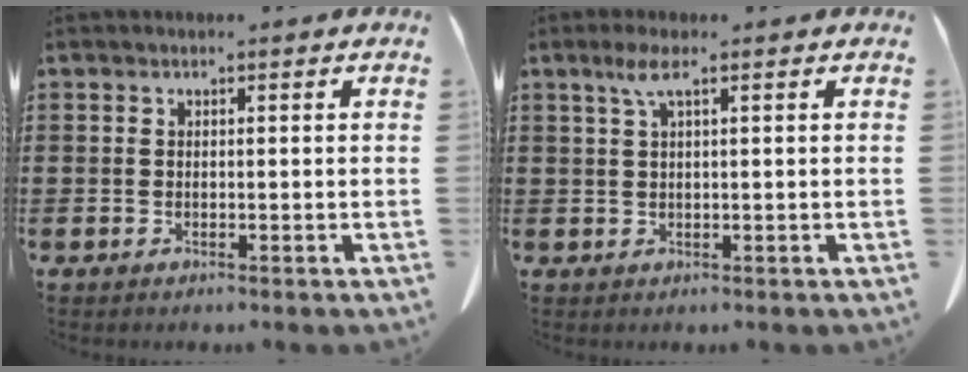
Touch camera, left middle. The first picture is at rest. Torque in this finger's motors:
{"motor_torque": [1.47, -0.10, 0.06, 0.08]}